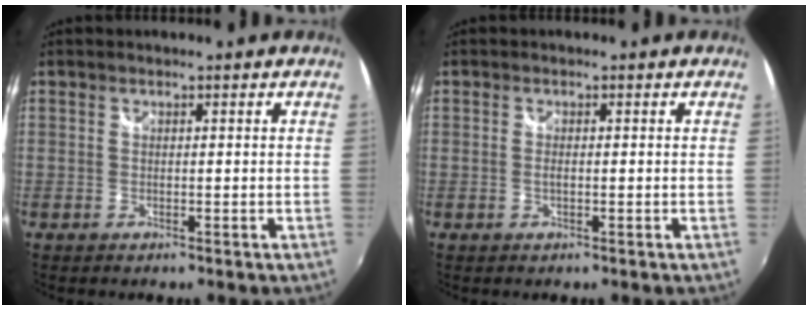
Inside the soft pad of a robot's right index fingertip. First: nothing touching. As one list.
[{"total": 0.7, "force": [-0.2, 0.3, 0.7], "torque": [-0.016, 0.000, -0.004]}]